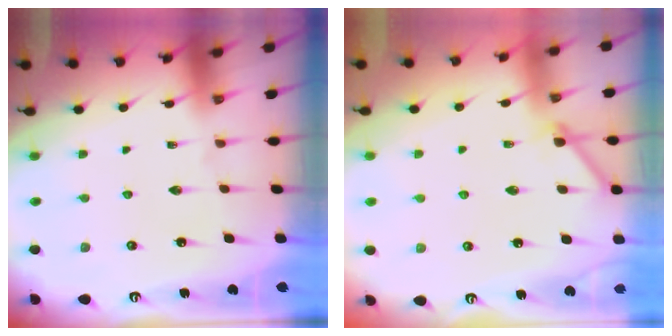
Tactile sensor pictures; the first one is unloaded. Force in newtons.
{"total": 3.3, "press": 3.3, "slide": 0.5}